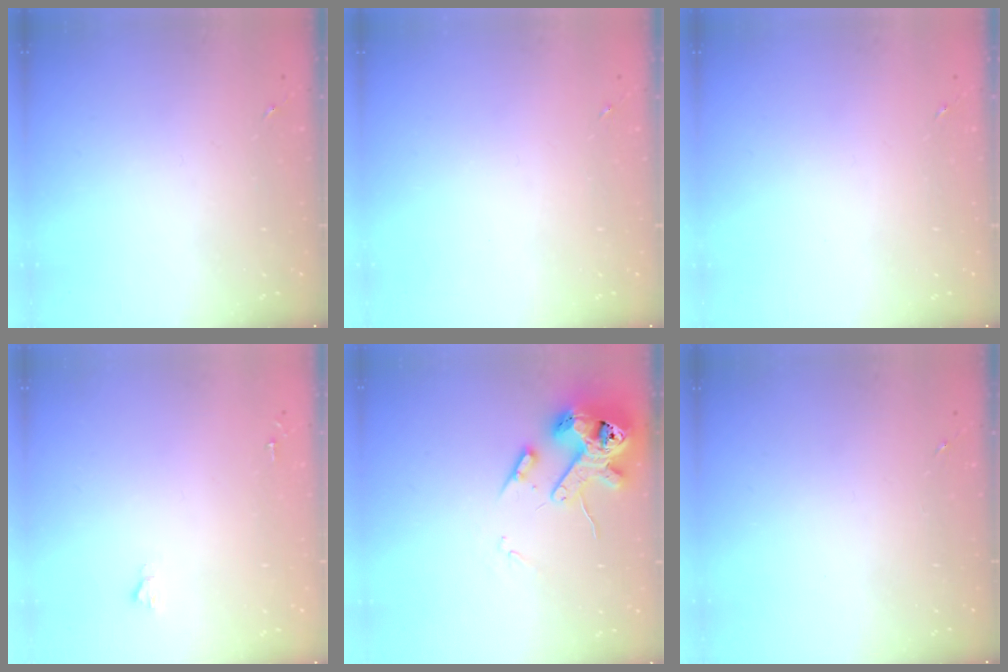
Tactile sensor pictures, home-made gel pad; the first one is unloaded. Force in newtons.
{"total": 0.0}
{"total": 0.0}
{"total": 1.9, "press": 1.9, "slide": 0.2}
{"total": 14.8, "press": 14.7, "slide": 2.3}
{"total": 0.0}